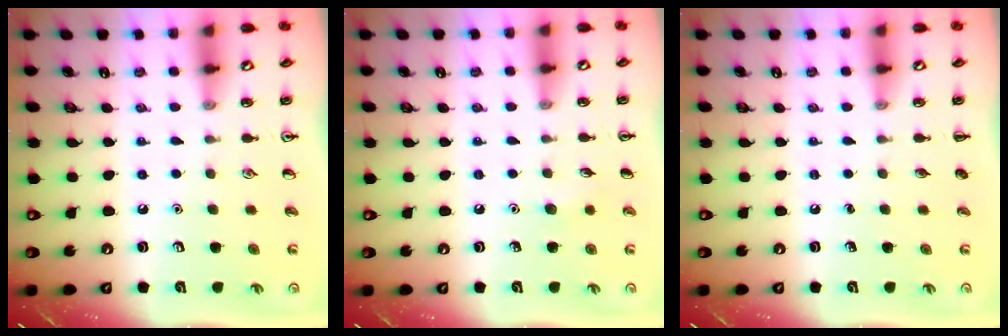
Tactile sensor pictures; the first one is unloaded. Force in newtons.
{"total": 4.0, "press": 3.8, "slide": 1.2}
{"total": 0.0}